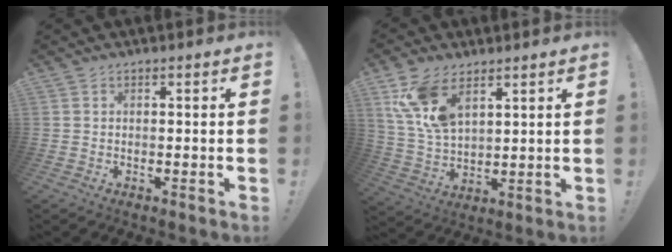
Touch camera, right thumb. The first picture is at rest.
{"total": 12.7, "force": [7.3, 6.6, 8.1], "torque": [-0.160, -0.030, 0.138]}